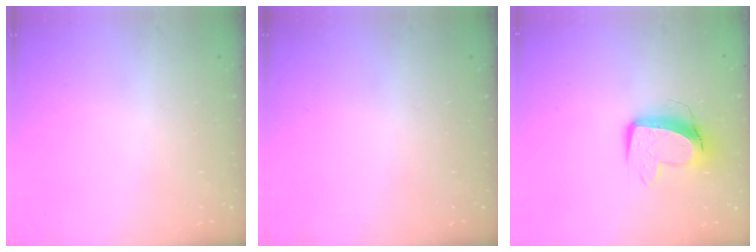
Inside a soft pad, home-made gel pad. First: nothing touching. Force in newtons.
{"total": 0.0}
{"total": 10.9, "press": 10.8, "slide": 1.2}